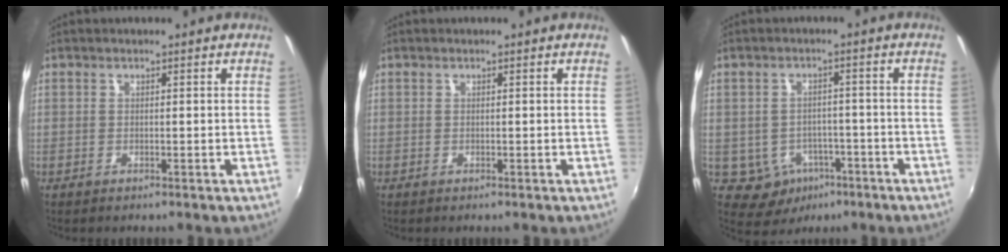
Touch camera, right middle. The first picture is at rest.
{"total": 0.0}
{"total": 7.3, "force": [-3.5, 6.1, 2.1], "torque": [-0.056, 0.008, -0.030]}